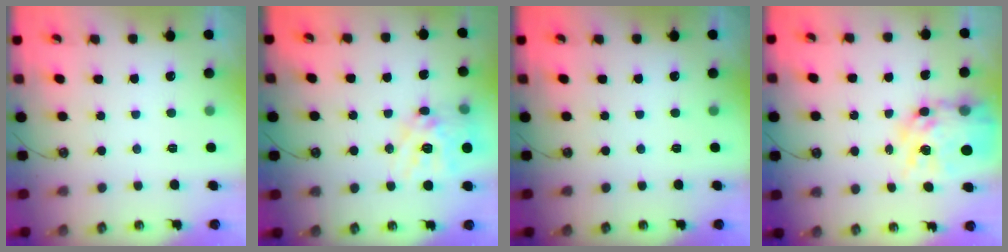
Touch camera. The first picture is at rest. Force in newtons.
{"total": 15.1, "press": 15.1, "slide": 1.3}
{"total": 0.0}
{"total": 17.5, "press": 17.4, "slide": 1.4}